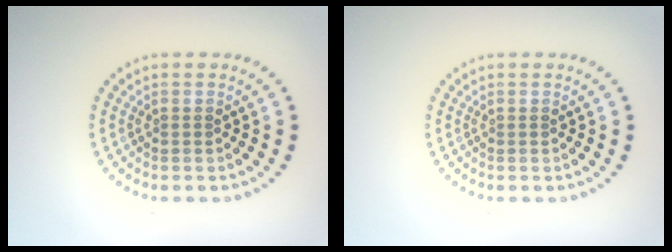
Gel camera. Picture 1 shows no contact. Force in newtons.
{"total": 0.0}